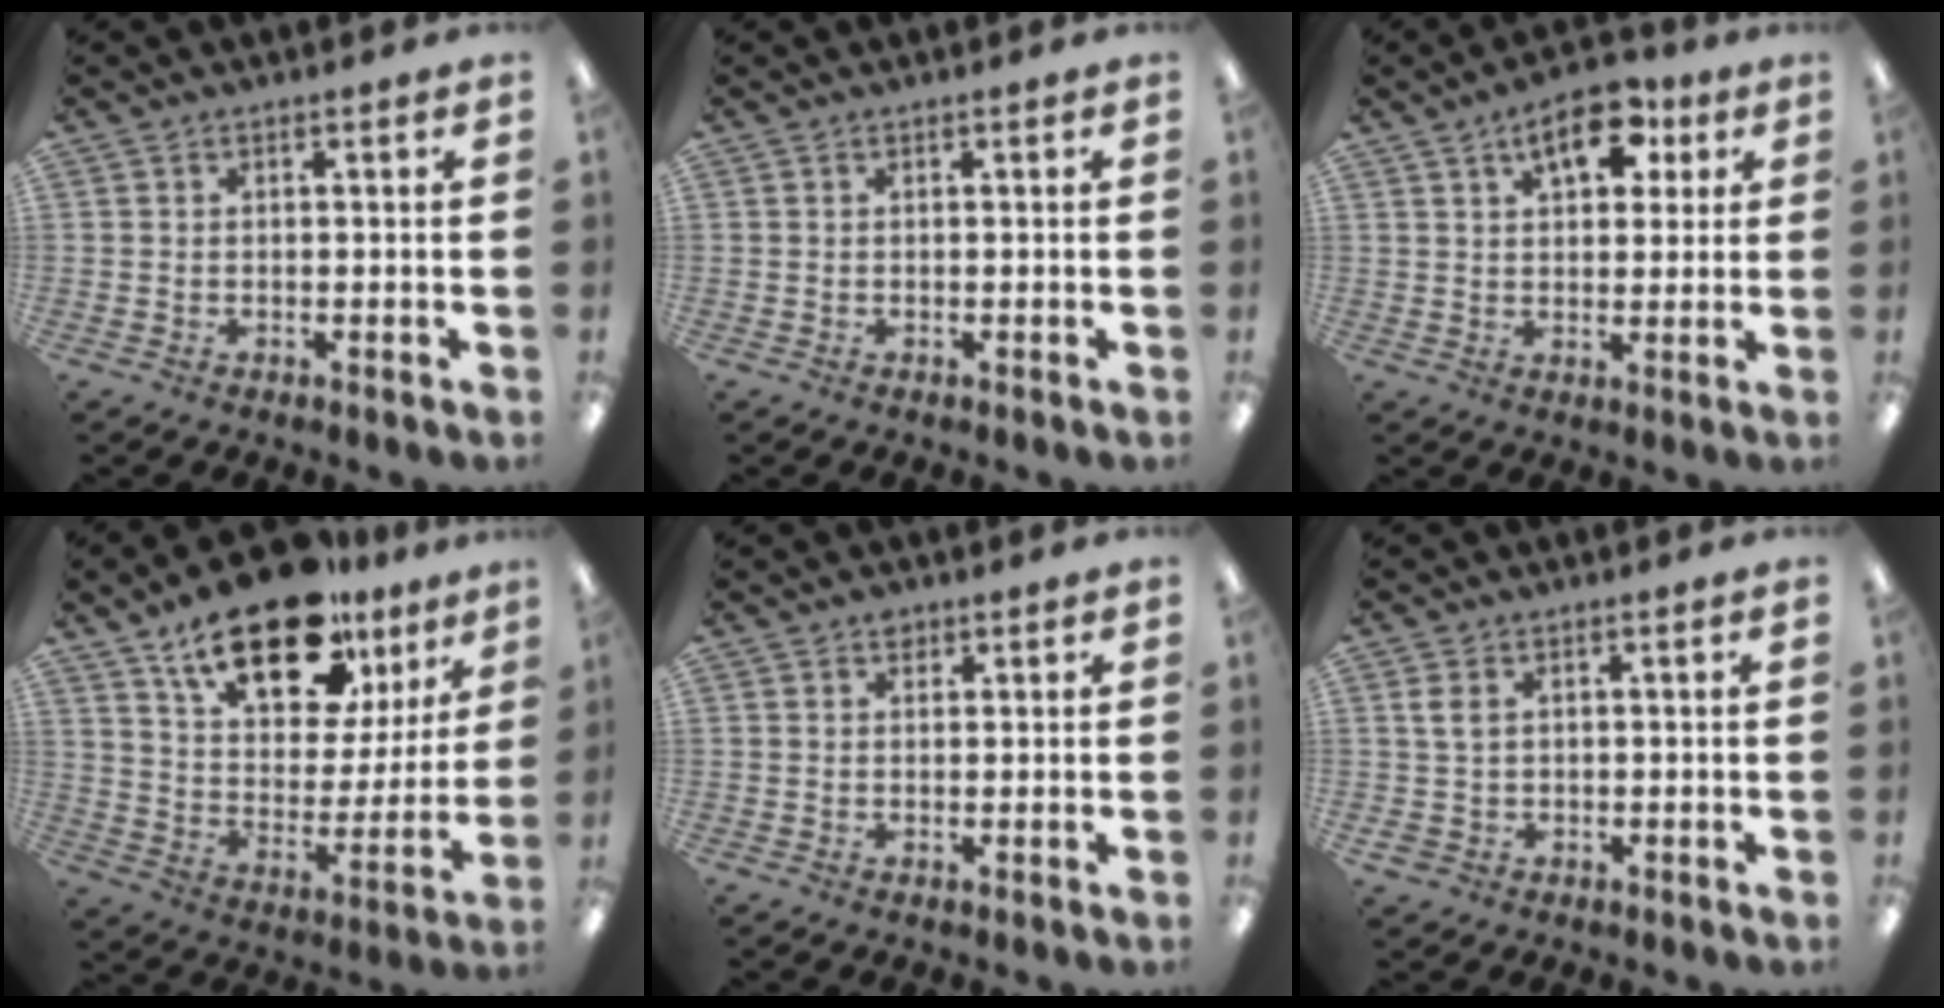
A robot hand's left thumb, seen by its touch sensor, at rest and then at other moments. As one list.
[{"total": 0.0}, {"total": 11.1, "force": [5.3, 6.1, 7.7], "torque": [-0.094, -0.016, 0.088]}, {"total": 22.1, "force": [15.3, 9.9, 12.5], "torque": [-0.204, -0.084, 0.265]}, {"total": 1.5, "force": [1.0, 1.1, 0.5], "torque": [-0.003, 0.000, 0.015]}, {"total": 3.7, "force": [0.7, 2.8, 2.3], "torque": [-0.054, 0.005, 0.010]}]